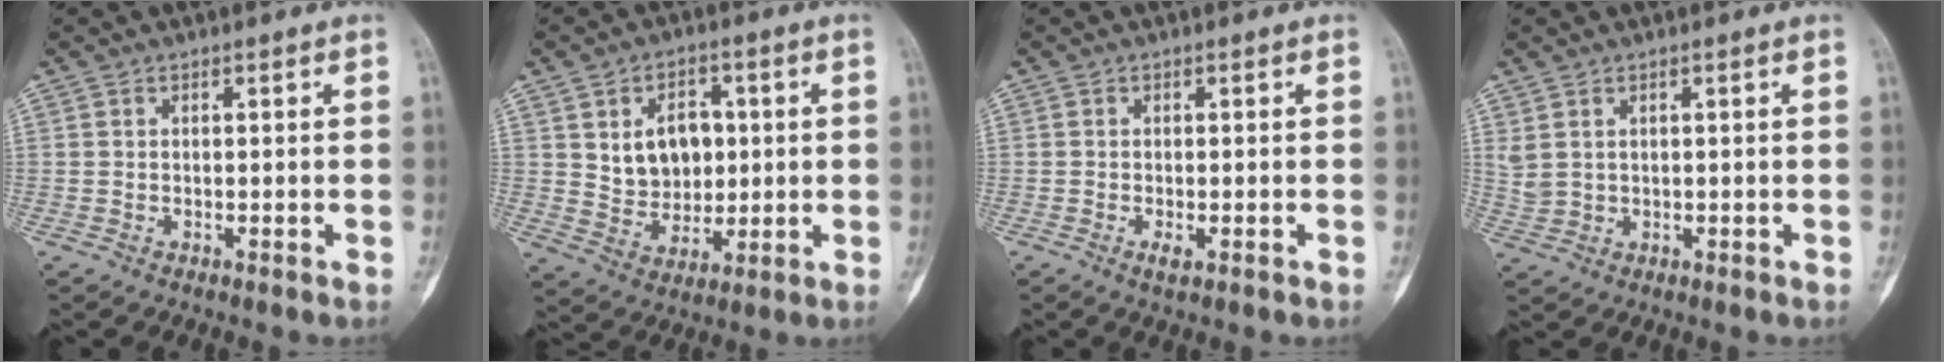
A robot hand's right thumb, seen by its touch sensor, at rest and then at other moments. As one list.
[{"total": 10.3, "force": [1.9, 7.7, 6.5], "torque": [-0.059, -0.009, 0.040]}, {"total": 1.5, "force": [-0.6, 0.5, 1.3], "torque": [-0.023, -0.003, -0.011]}, {"total": 2.7, "force": [1.2, 1.8, 1.6], "torque": [-0.034, -0.003, 0.035]}]